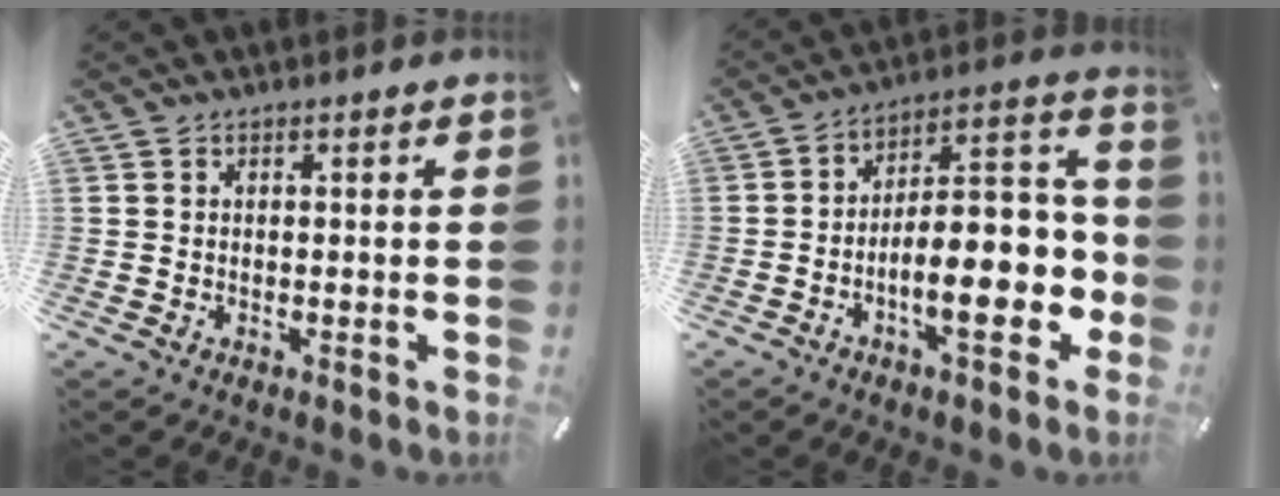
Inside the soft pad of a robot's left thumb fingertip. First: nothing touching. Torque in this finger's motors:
{"motor_torque": [0.90, 4.11, 0.96, 0.66, 0.18]}